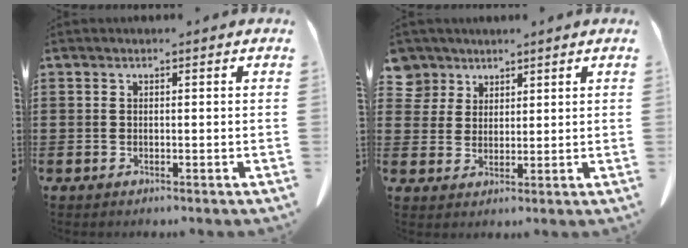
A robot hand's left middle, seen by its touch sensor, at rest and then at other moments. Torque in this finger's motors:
{"motor_torque": [0.98, 0.26, -0.12, -0.05]}